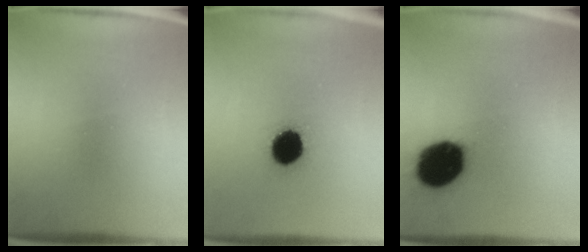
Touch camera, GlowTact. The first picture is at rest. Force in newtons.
{"total": 10.0}
{"total": 19.1}